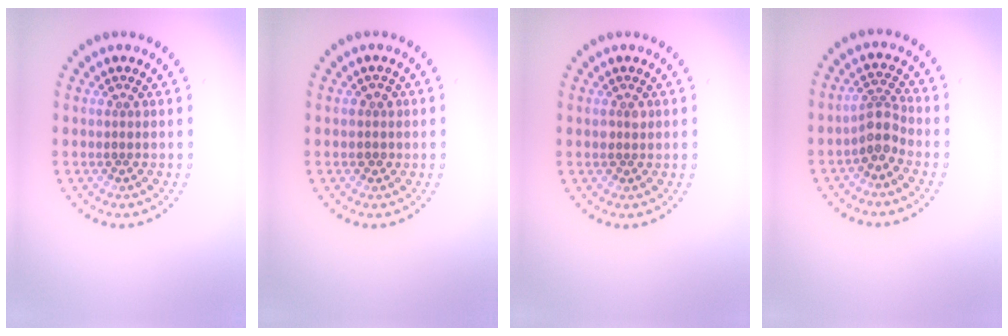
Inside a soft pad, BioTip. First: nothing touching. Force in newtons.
{"total": 1.1, "press": 1.0, "slide": 0.5}
{"total": 1.0, "press": 0.9, "slide": 0.3}
{"total": 2.4, "press": 1.8, "slide": 1.5}